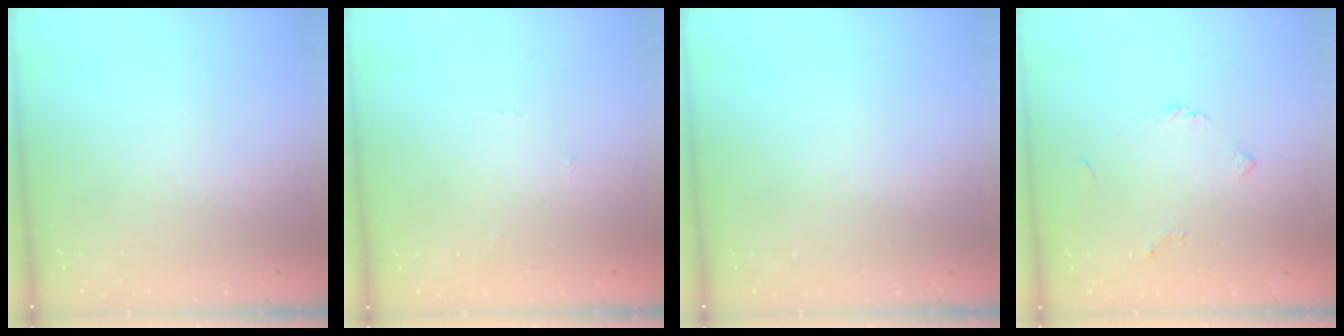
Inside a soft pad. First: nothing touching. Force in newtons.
{"total": 0.0}
{"total": 0.0}
{"total": 2.4, "press": 2.3, "slide": 0.6}